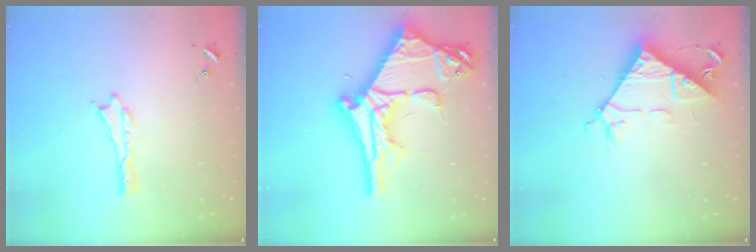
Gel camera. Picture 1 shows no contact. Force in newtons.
{"total": 14.2, "press": 14.1, "slide": 1.3}
{"total": 8.1, "press": 8.1, "slide": 0.9}